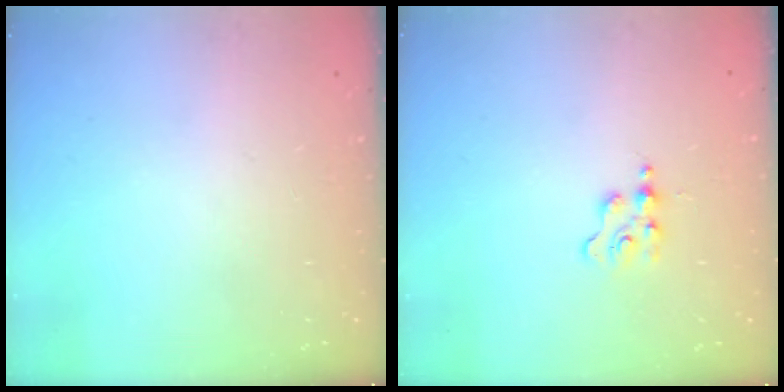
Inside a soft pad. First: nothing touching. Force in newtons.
{"total": 1.3, "press": 1.3, "slide": 0.2}